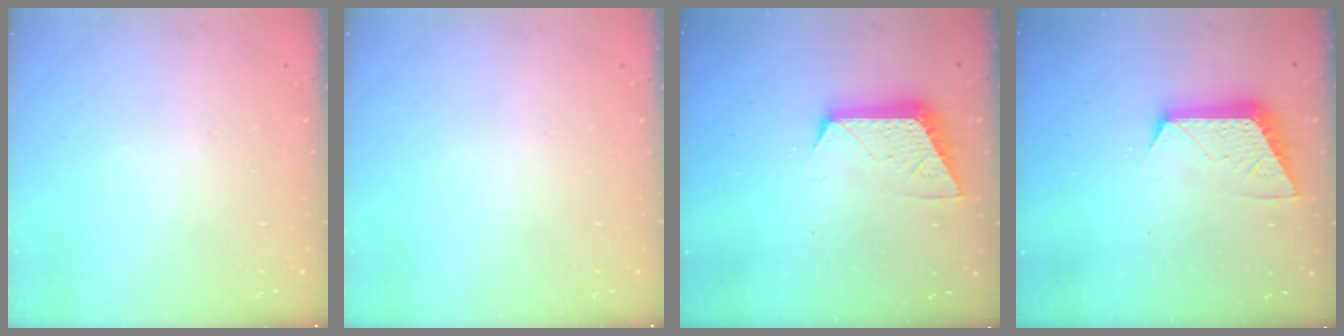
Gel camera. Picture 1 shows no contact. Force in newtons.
{"total": 0.0}
{"total": 9.6, "press": 9.6, "slide": 0.5}
{"total": 9.6, "press": 9.6, "slide": 0.5}